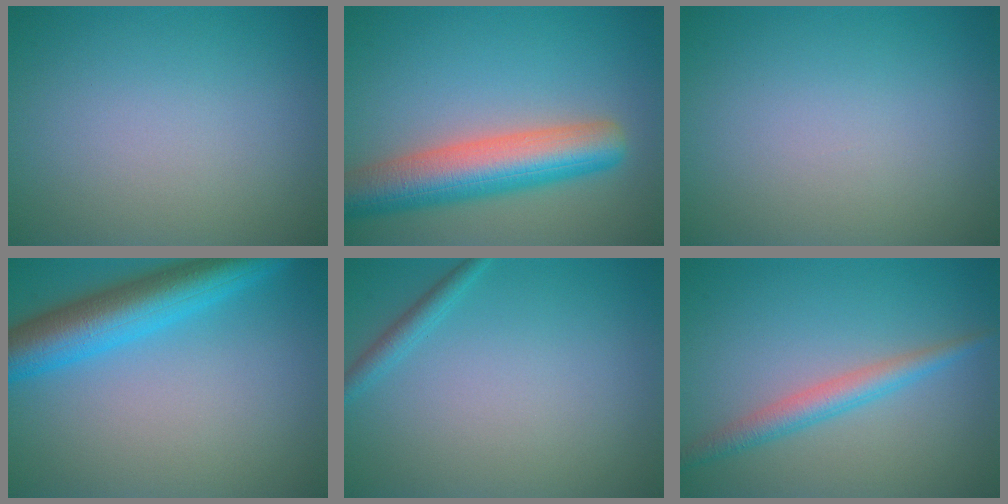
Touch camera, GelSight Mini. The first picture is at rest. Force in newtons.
{"total": 8.0, "press": 8.0, "slide": 0.5}
{"total": 0.0}
{"total": 7.3, "press": 7.3, "slide": 0.4}
{"total": 1.4, "press": 1.4, "slide": 0.1}
{"total": 2.7, "press": 2.7, "slide": 0.1}